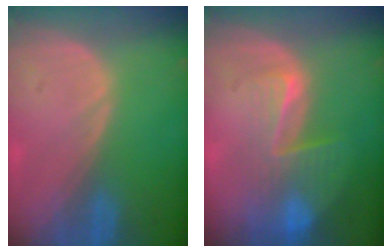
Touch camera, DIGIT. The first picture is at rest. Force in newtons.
{"total": 8.4, "press": 7.2, "slide": 4.3}